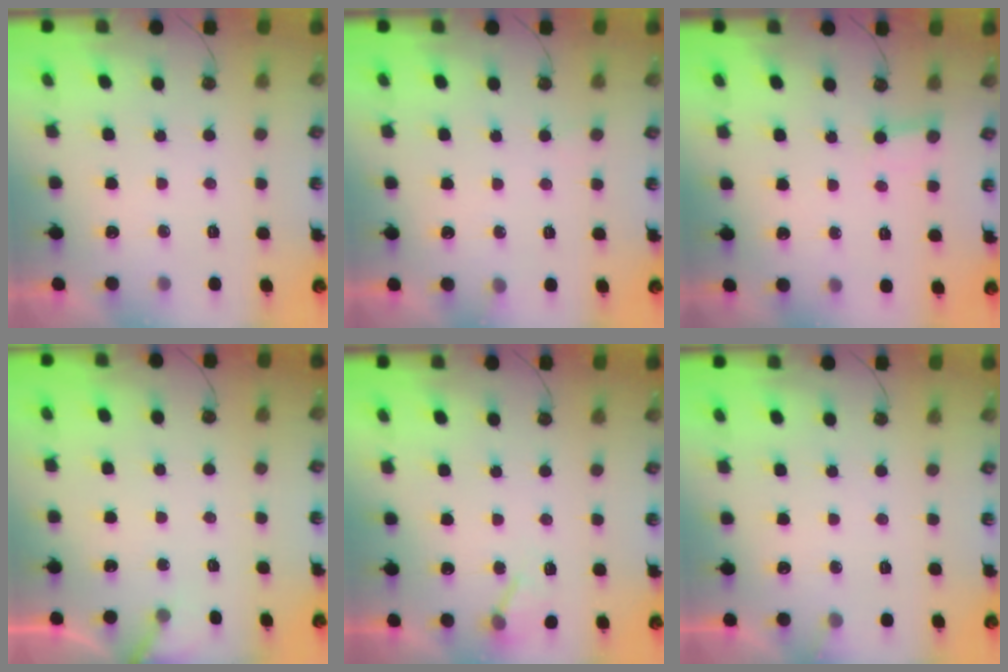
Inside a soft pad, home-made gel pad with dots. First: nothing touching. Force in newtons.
{"total": 6.3, "press": 6.2, "slide": 0.4}
{"total": 2.2, "press": 2.2, "slide": 0.1}
{"total": 3.0, "press": 3.0, "slide": 0.3}
{"total": 5.4, "press": 5.4, "slide": 0.7}
{"total": 3.4, "press": 3.4, "slide": 0.2}